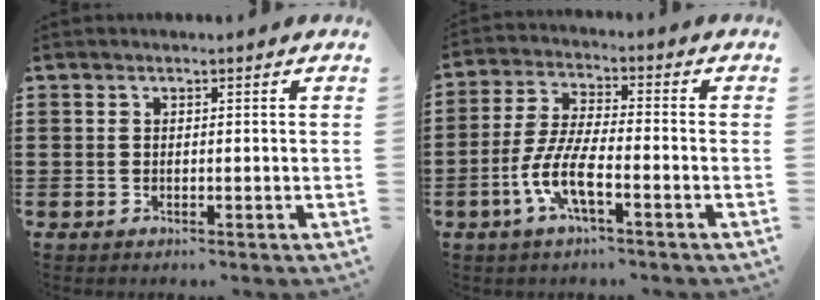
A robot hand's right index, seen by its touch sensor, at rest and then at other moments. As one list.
[{"total": 7.3, "force": [-3.6, 1.6, 6.2], "torque": [-0.151, -0.015, -0.074]}]